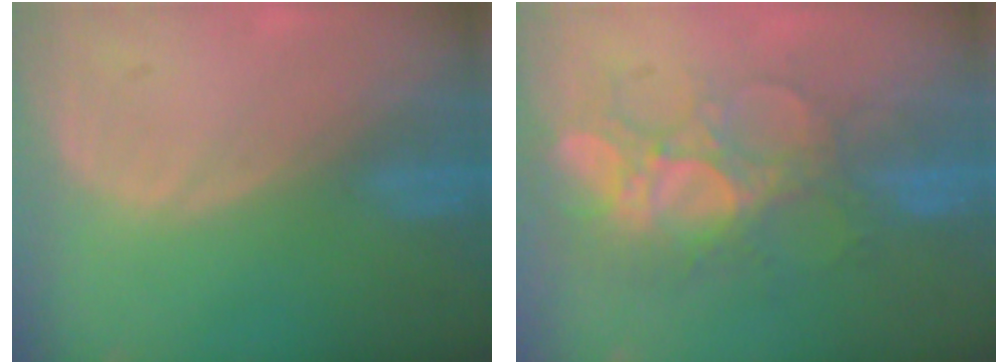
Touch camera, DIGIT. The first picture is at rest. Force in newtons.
{"total": 9.4, "press": 8.5, "slide": 4.0}